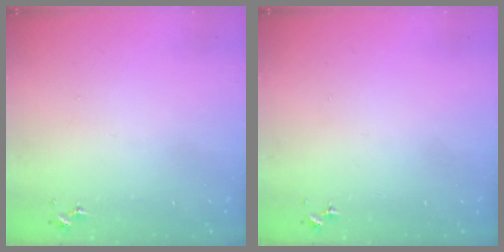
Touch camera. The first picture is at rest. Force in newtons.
{"total": 0.0}